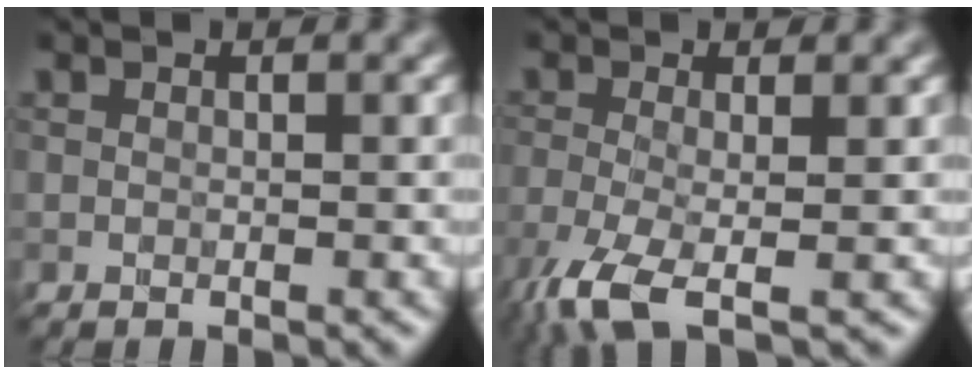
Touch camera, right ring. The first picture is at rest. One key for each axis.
{"total": 5.2, "fx": -2.7, "fy": 1.6, "fz": 4.2, "tx": -0.096, "ty": -0.015, "tz": -0.061}